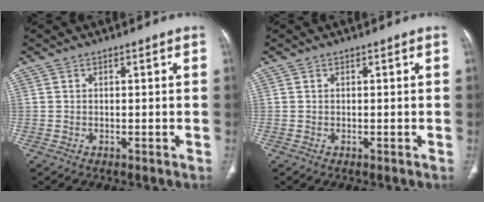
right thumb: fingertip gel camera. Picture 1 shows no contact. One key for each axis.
{"total": 0.0}